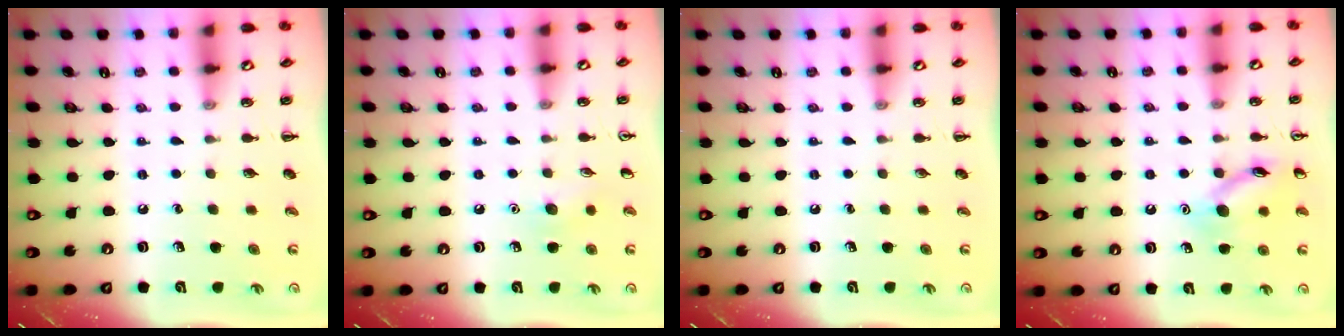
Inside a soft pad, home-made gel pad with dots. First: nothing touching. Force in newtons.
{"total": 6.2, "press": 5.9, "slide": 1.8}
{"total": 0.0}
{"total": 11.7, "press": 11.7, "slide": 0.7}